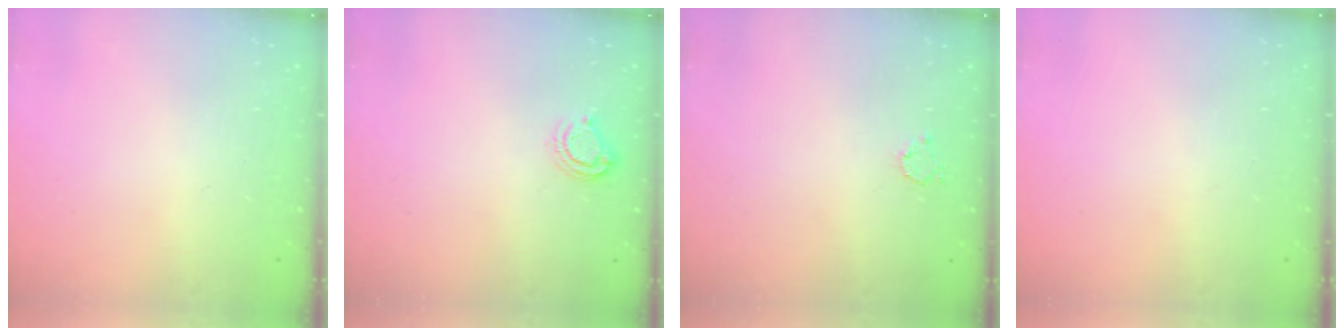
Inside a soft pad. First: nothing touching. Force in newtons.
{"total": 5.7, "press": 5.7, "slide": 0.5}
{"total": 2.6, "press": 2.6, "slide": 0.4}
{"total": 0.0}